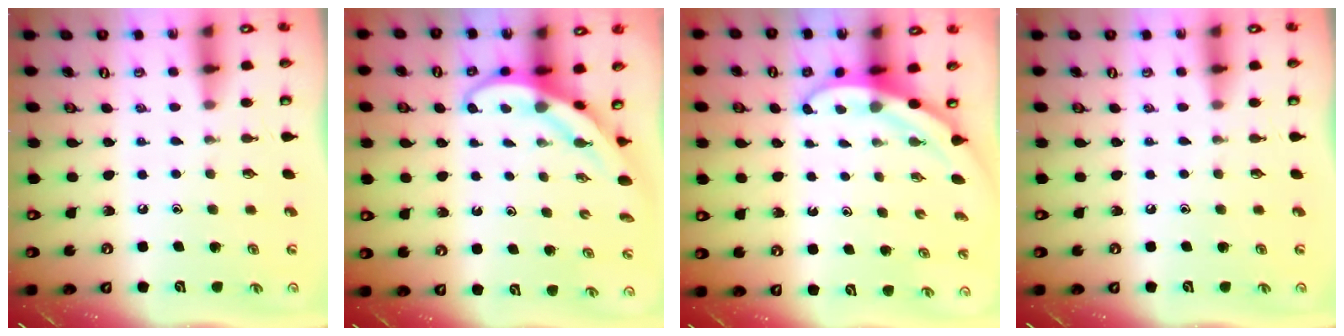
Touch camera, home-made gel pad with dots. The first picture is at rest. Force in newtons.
{"total": 3.9, "press": 3.9, "slide": 0.4}
{"total": 3.6, "press": 3.6, "slide": 0.2}
{"total": 0.0}